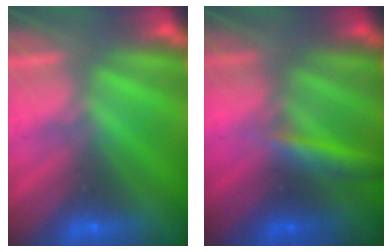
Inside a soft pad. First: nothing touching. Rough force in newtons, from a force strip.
{"total": 2.7}